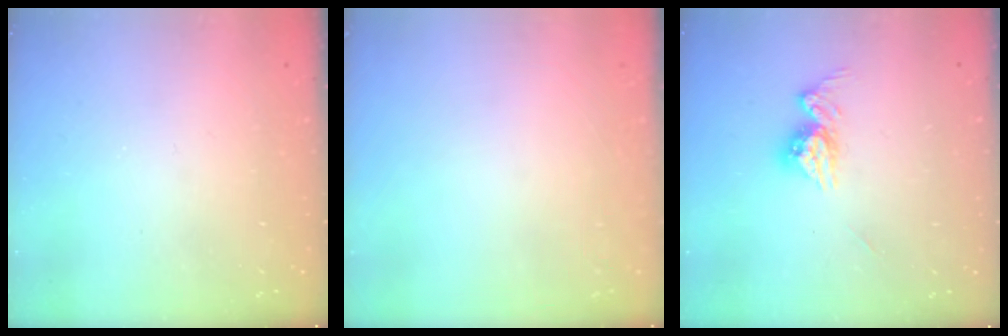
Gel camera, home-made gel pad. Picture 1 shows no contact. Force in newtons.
{"total": 0.0}
{"total": 9.4, "press": 9.4, "slide": 0.8}